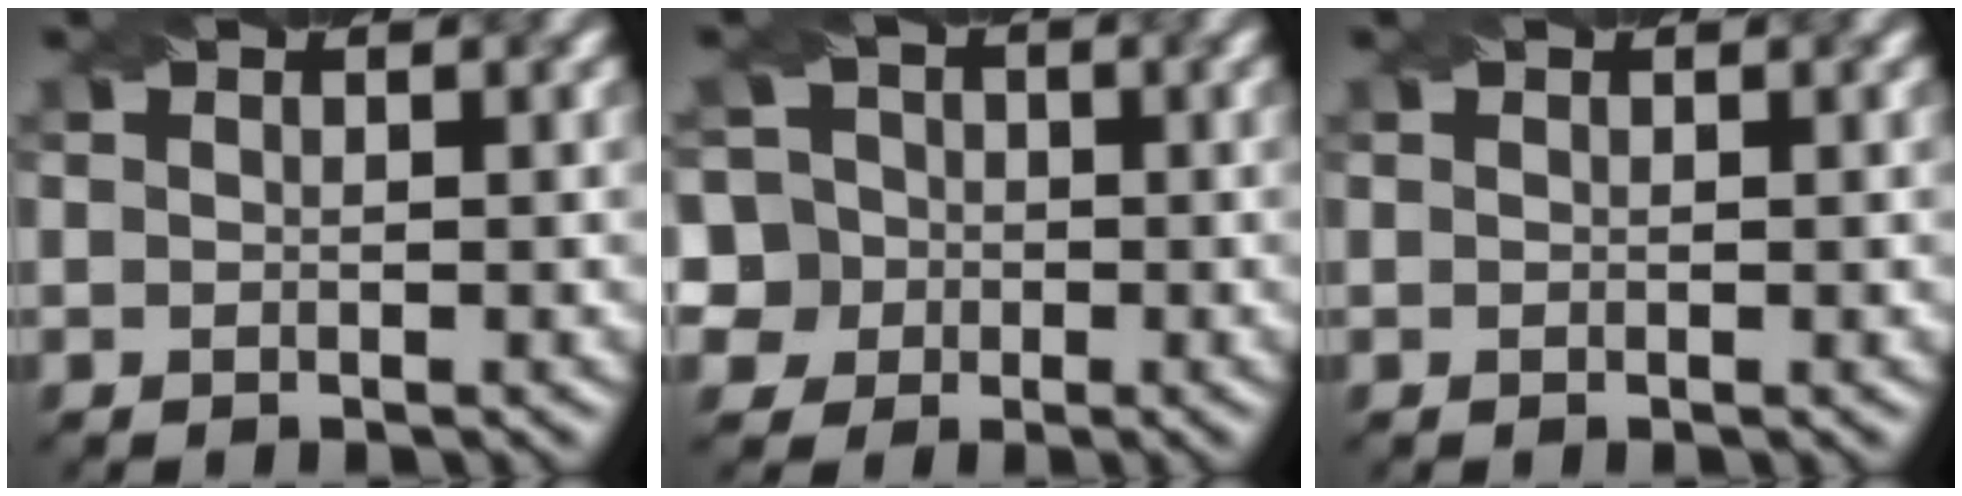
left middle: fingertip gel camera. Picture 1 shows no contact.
{"total": 8.5, "force": [-1.2, 8.0, 2.4], "torque": [-0.055, 0.022, -0.048]}
{"total": 0.0}